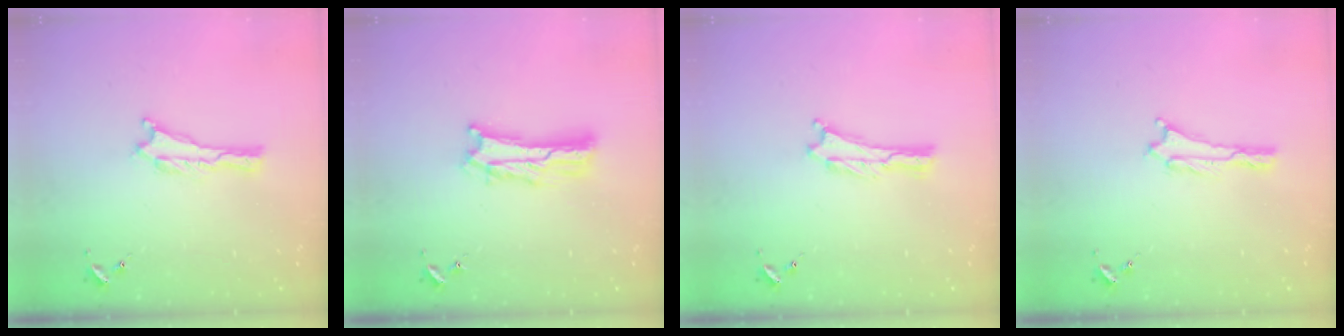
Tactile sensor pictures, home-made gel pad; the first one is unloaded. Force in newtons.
{"total": 5.1, "press": 5.1, "slide": 0.5}
{"total": 0.0}
{"total": 0.0}